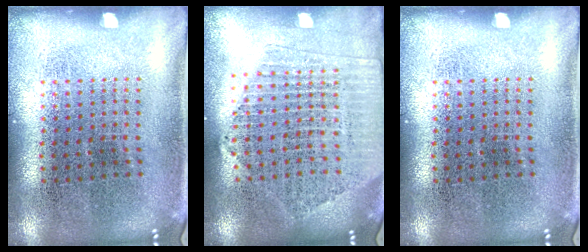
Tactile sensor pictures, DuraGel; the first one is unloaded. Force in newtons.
{"total": 2.0, "press": 1.8, "slide": 0.9}
{"total": 0.0}